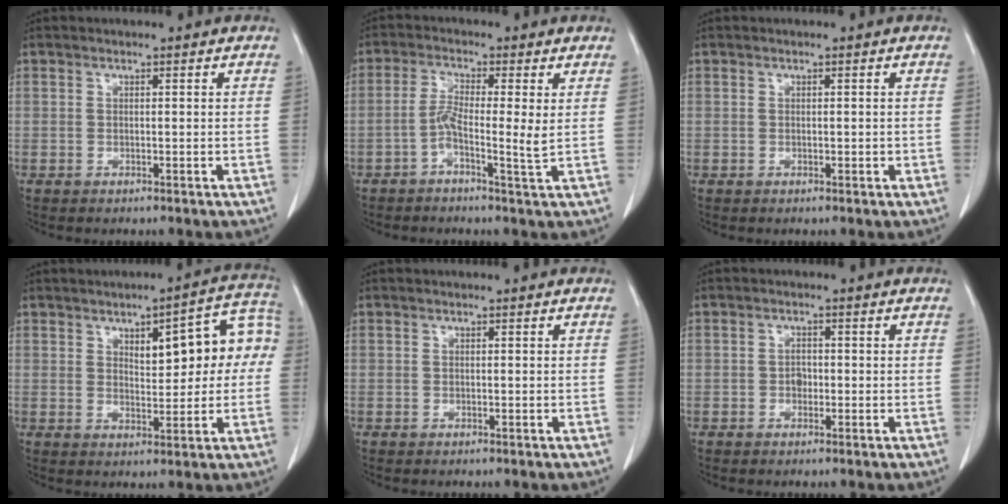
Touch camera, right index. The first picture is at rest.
{"total": 4.7, "force": [-0.8, -0.1, 4.7], "torque": [-0.091, 0.003, -0.020]}
{"total": 0.8, "force": [-0.1, 0.4, 0.7], "torque": [-0.011, 0.002, 0.000]}
{"total": 11.1, "force": [2.2, 4.0, 10.1], "torque": [-0.124, 0.040, 0.032]}
{"total": 0.0}
{"total": 1.5, "force": [-0.4, 1.1, 1.0], "torque": [-0.013, 0.005, -0.007]}